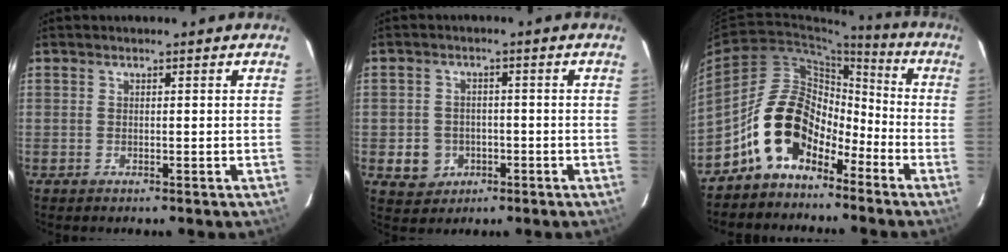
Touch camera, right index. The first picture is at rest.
{"total": 5.6, "force": [-1.7, 5.1, 1.4], "torque": [-0.044, 0.012, -0.015]}
{"total": 12.6, "force": [-7.9, 7.7, 6.1], "torque": [-0.105, 0.029, -0.136]}